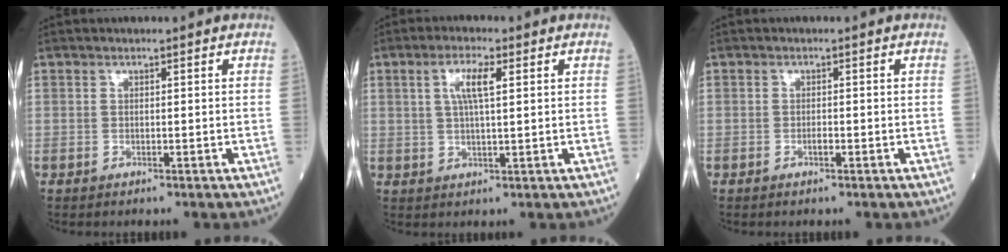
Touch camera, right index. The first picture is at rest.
{"total": 4.8, "force": [1.6, 0.7, 4.5], "torque": [-0.089, 0.005, 0.030]}
{"total": 0.9, "force": [-0.4, 0.2, 0.8], "torque": [-0.018, -0.001, -0.007]}